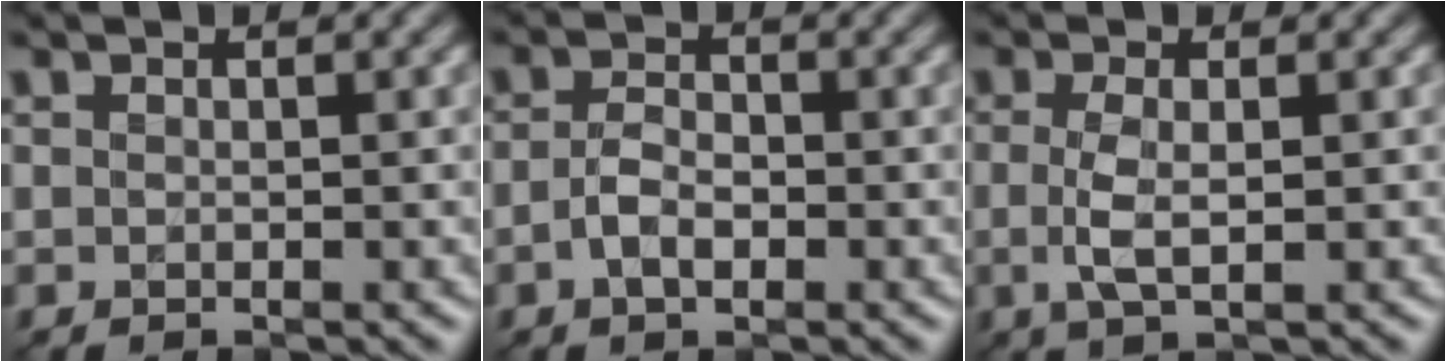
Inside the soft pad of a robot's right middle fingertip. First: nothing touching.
{"total": 2.5, "force": [-0.8, 1.4, 1.9], "torque": [-0.040, 0.000, -0.019]}
{"total": 2.7, "force": [-0.1, 0.9, 2.6], "torque": [-0.059, -0.003, -0.003]}